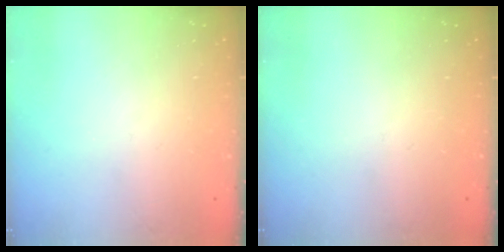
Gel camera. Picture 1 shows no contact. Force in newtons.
{"total": 0.0}